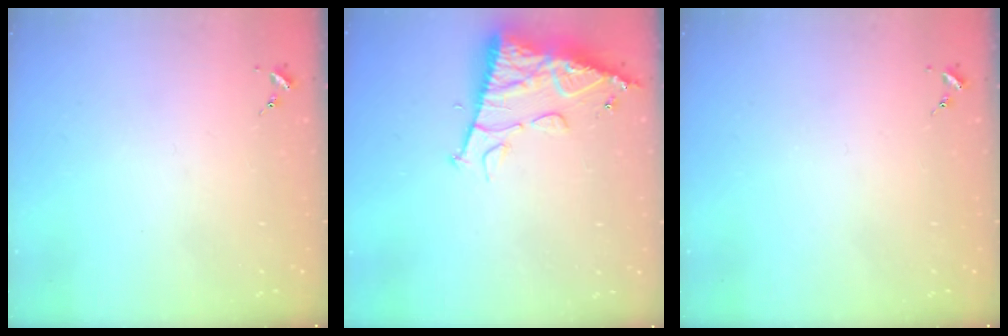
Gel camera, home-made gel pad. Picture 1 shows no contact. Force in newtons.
{"total": 11.8, "press": 11.7, "slide": 1.2}
{"total": 0.0}